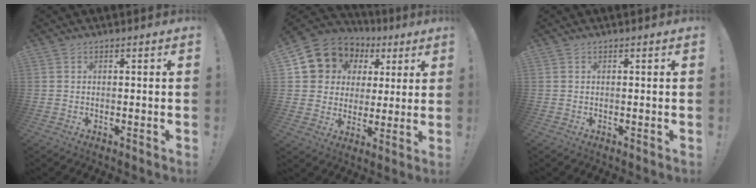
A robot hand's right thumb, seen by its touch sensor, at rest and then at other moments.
{"total": 10.9, "force": [5.1, 9.2, 2.6], "torque": [-0.040, -0.036, 0.109]}
{"total": 0.0}